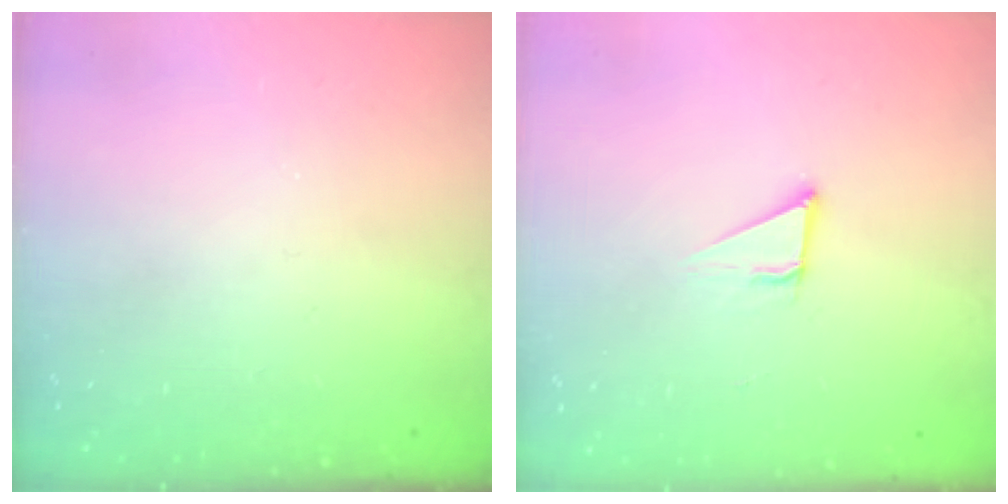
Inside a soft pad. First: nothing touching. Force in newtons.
{"total": 2.8, "press": 2.8, "slide": 0.2}